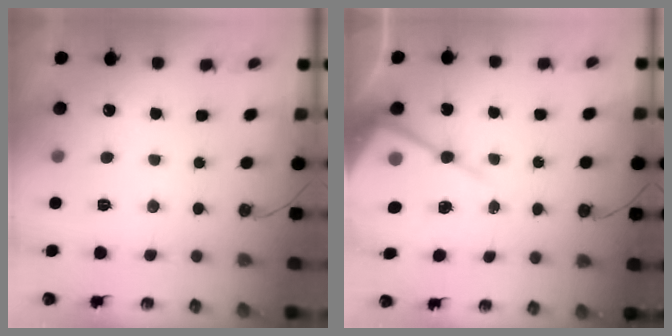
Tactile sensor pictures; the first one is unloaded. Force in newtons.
{"total": 12.5, "press": 12.4, "slide": 1.0}